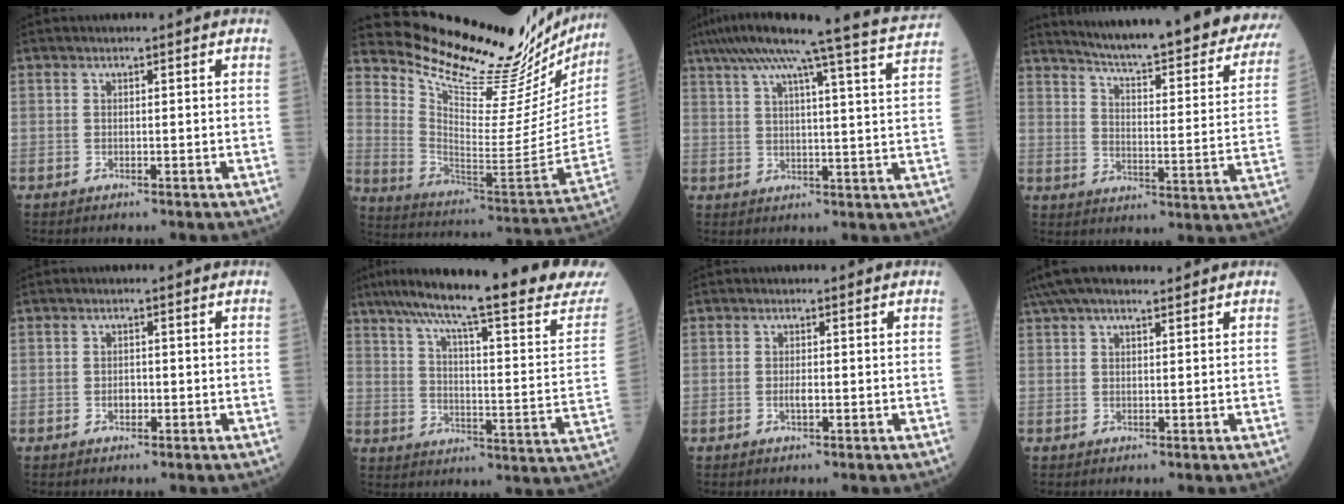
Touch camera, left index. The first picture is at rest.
{"total": 29.0, "force": [26.7, 4.3, 10.5], "torque": [-0.175, -0.112, 0.363]}
{"total": 17.9, "force": [15.3, -2.2, 8.9], "torque": [-0.151, -0.026, 0.195]}
{"total": 30.6, "force": [26.9, 3.8, 14.1], "torque": [-0.209, -0.089, 0.325]}
{"total": 1.3, "force": [-0.6, 0.9, 0.8], "torque": [-0.011, 0.002, -0.008]}
{"total": 28.0, "force": [24.2, 0.8, 14.1], "torque": [-0.224, -0.066, 0.315]}
{"total": 1.1, "force": [-0.4, 0.4, 1.0], "torque": [-0.020, -0.002, -0.006]}
{"total": 7.9, "force": [6.6, 1.5, 4.0], "torque": [-0.071, 0.044, 0.107]}